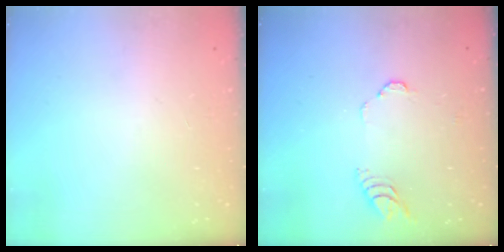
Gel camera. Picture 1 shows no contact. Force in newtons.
{"total": 4.3, "press": 4.3, "slide": 0.3}